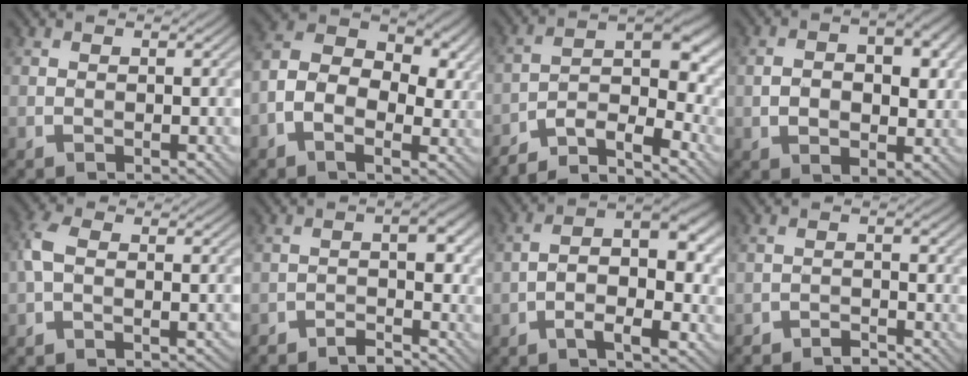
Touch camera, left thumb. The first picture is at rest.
{"total": 9.6, "force": [-0.8, 6.6, 7.0], "torque": [-0.140, 0.003, -0.028]}
{"total": 10.1, "force": [-7.4, 3.2, 6.1], "torque": [-0.078, 0.007, -0.143]}
{"total": 9.4, "force": [1.0, 5.5, 7.6], "torque": [-0.123, -0.006, 0.016]}
{"total": 3.9, "force": [-1.3, 1.7, 3.3], "torque": [-0.083, 0.007, -0.035]}
{"total": 3.6, "force": [-2.9, 0.6, 2.1], "torque": [-0.035, 0.007, -0.055]}
{"total": 7.9, "force": [-2.1, 2.9, 7.1], "torque": [-0.114, 0.012, -0.041]}
{"total": 2.7, "force": [-2.6, 0.4, 0.7], "torque": [-0.008, 0.002, -0.051]}